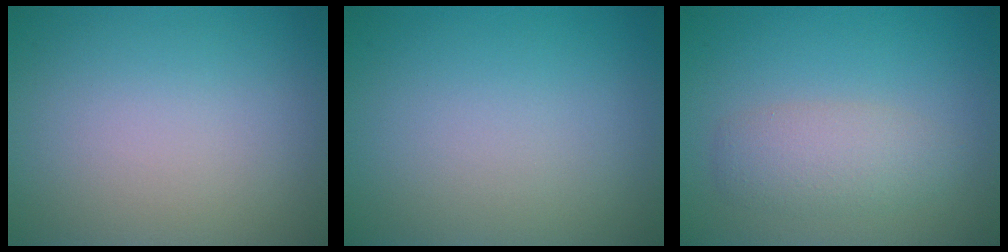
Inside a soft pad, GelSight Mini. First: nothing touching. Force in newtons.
{"total": 0.0}
{"total": 3.0, "press": 3.0, "slide": 0.2}